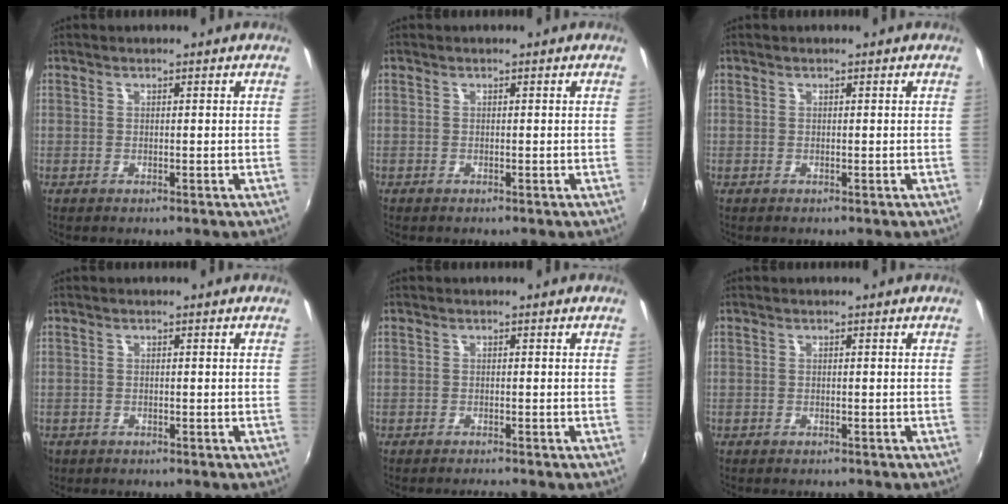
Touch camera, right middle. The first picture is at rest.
{"total": 0.0}
{"total": 0.0}
{"total": 2.0, "force": [-1.2, 1.5, 0.6], "torque": [-0.018, -0.005, -0.020]}
{"total": 1.9, "force": [-1.8, -0.2, 0.6], "torque": [-0.015, -0.012, -0.034]}
{"total": 1.1, "force": [-1.0, 0.4, 0.1], "torque": [-0.008, -0.004, -0.016]}